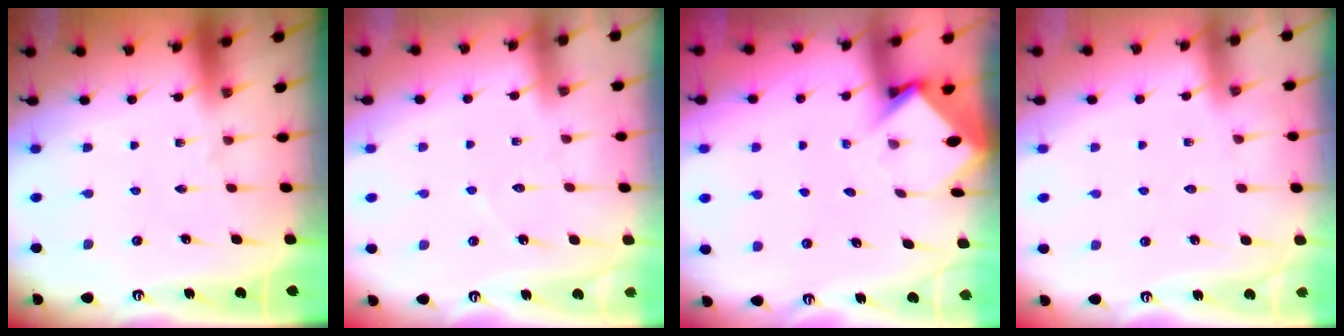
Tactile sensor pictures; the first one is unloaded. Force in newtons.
{"total": 4.5, "press": 4.5, "slide": 0.4}
{"total": 3.7, "press": 3.7, "slide": 0.3}
{"total": 3.7, "press": 3.6, "slide": 0.4}